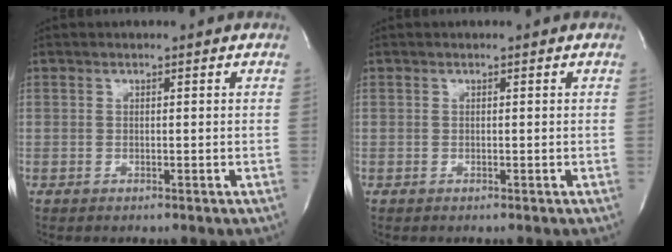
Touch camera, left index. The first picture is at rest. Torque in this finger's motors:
{"motor_torque": [-0.02, 0.02, 0.00, 0.00]}